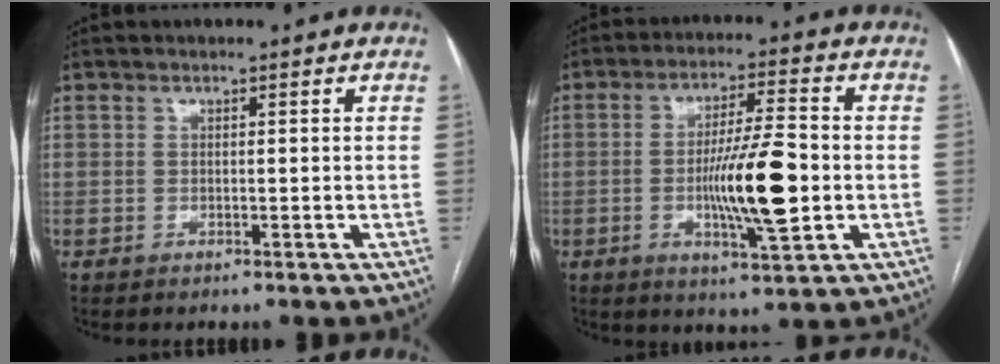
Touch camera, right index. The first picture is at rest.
{"total": 11.9, "force": [-2.0, 1.4, 11.6], "torque": [-0.201, -0.006, -0.034]}